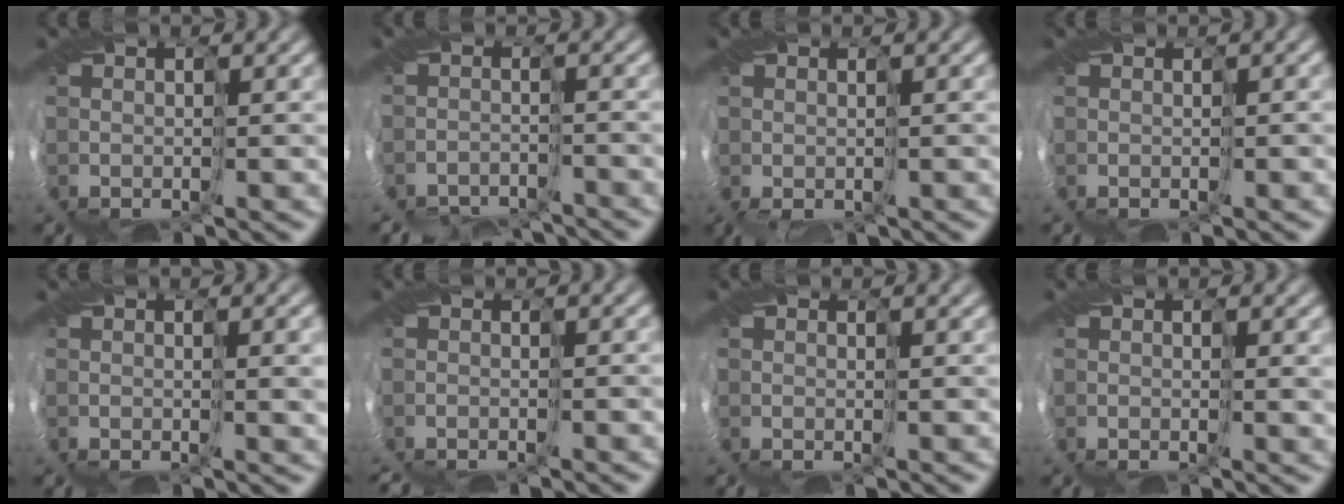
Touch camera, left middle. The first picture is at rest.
{"total": 6.3, "force": [-6.1, -0.6, -1.5], "torque": [0.006, -0.019, -0.081]}
{"total": 2.0, "force": [-1.7, -0.5, -0.9], "torque": [-0.007, -0.023, -0.007]}
{"total": 2.1, "force": [-0.8, -1.4, -1.2], "torque": [0.012, -0.011, 0.005]}
{"total": 3.2, "force": [0.6, 1.0, 3.0], "torque": [-0.036, 0.006, 0.012]}
{"total": 3.4, "force": [-2.8, -1.5, -1.3], "torque": [0.010, -0.019, -0.027]}
{"total": 1.9, "force": [-0.4, -1.4, -1.2], "torque": [0.012, -0.011, 0.009]}
{"total": 1.6, "force": [0.5, 0.5, 1.4], "torque": [-0.022, -0.001, 0.012]}